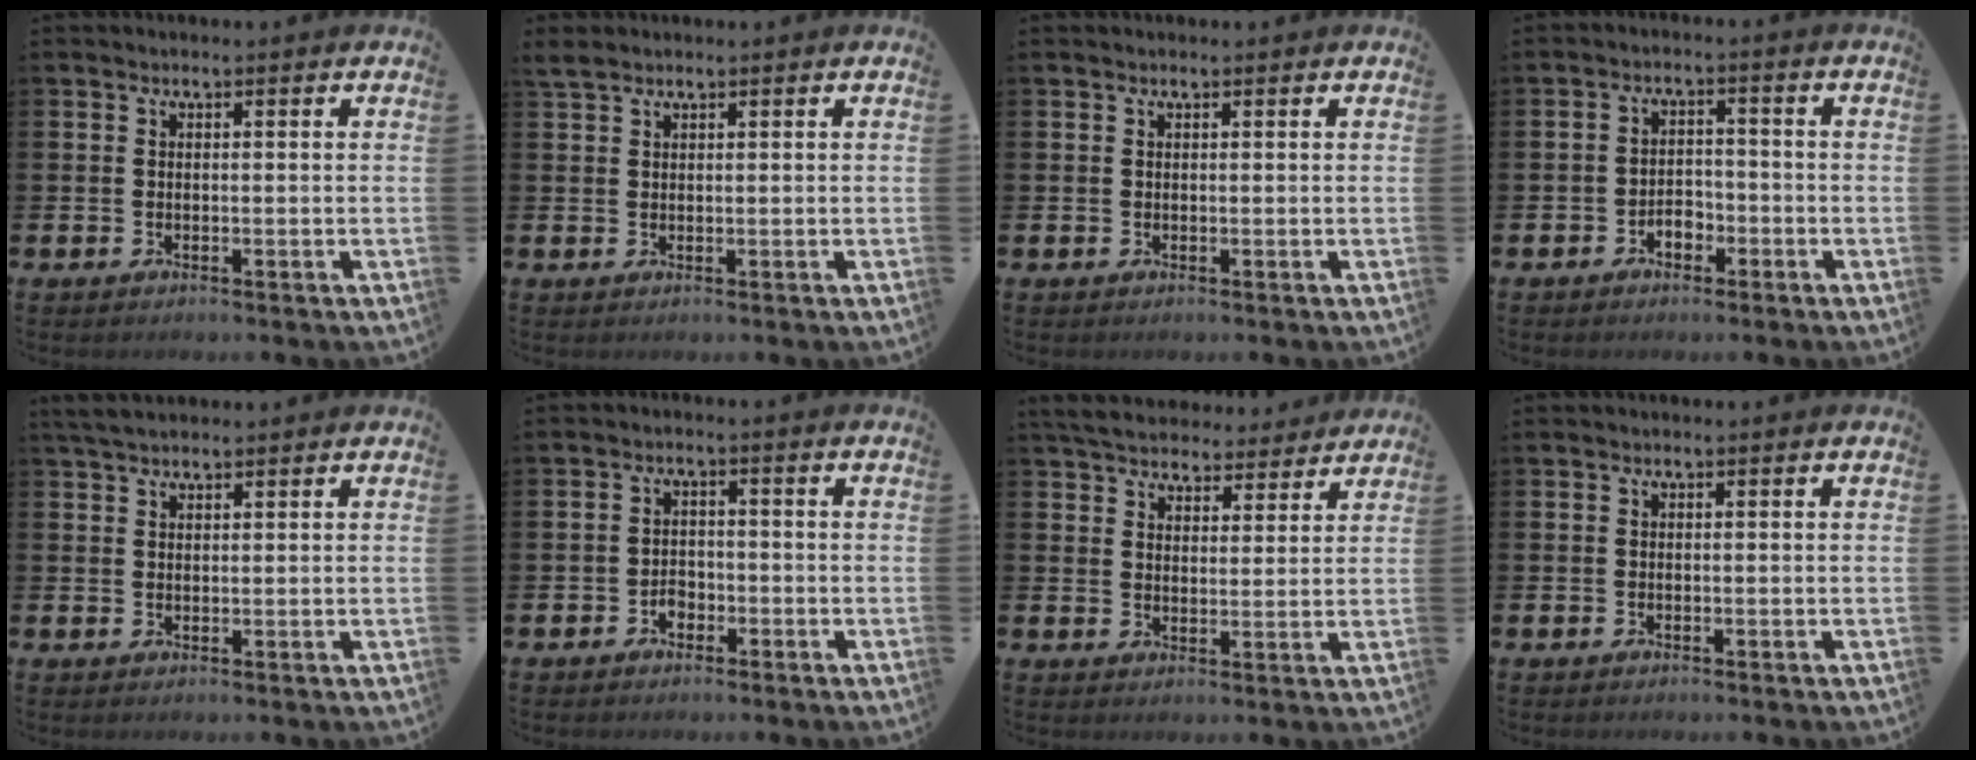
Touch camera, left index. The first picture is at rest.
{"total": 1.6, "force": [1.4, 0.6, 0.4], "torque": [0.000, 0.000, 0.023]}
{"total": 0.0}
{"total": 2.5, "force": [-1.8, 1.4, 0.9], "torque": [-0.018, 0.004, -0.040]}
{"total": 2.9, "force": [2.6, 0.9, 1.1], "torque": [-0.024, -0.003, 0.048]}
{"total": 2.0, "force": [-1.1, 1.5, 0.8], "torque": [-0.014, 0.002, -0.026]}
{"total": 5.6, "force": [5.3, 1.5, 0.4], "torque": [-0.028, -0.035, 0.095]}
{"total": 0.0}